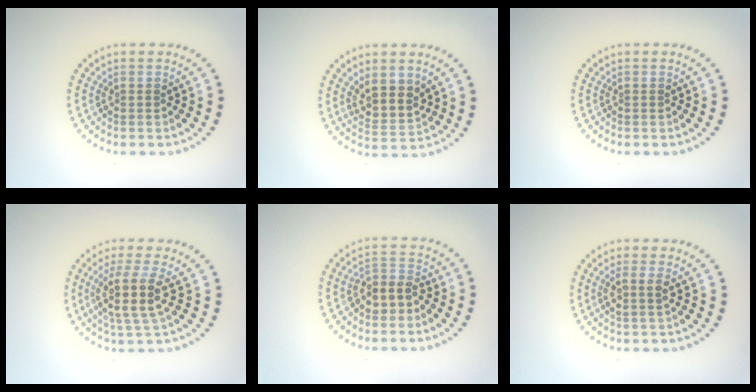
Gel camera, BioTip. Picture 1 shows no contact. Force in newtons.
{"total": 3.3, "press": 3.0, "slide": 1.5}
{"total": 0.0}
{"total": 4.2, "press": 3.5, "slide": 2.2}
{"total": 3.3, "press": 3.0, "slide": 1.5}
{"total": 1.9, "press": 1.7, "slide": 0.9}